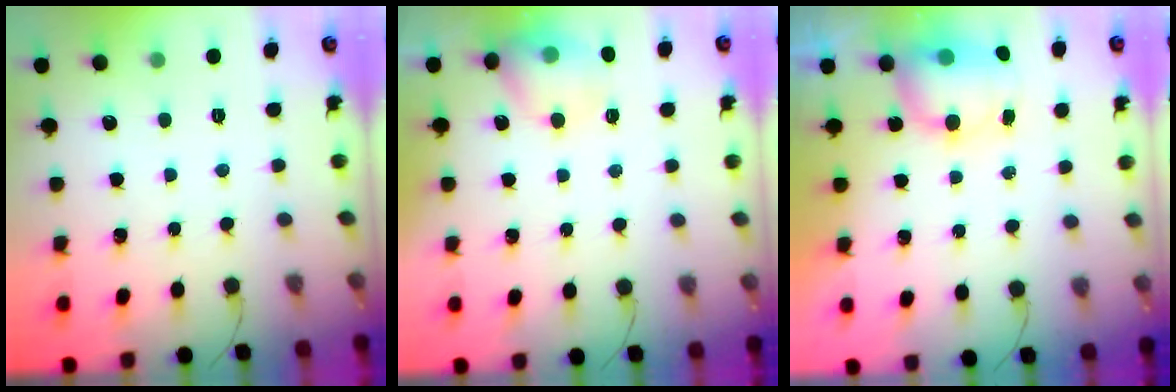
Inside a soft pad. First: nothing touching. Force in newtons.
{"total": 12.0, "press": 11.8, "slide": 1.6}
{"total": 11.3, "press": 8.7, "slide": 7.1}